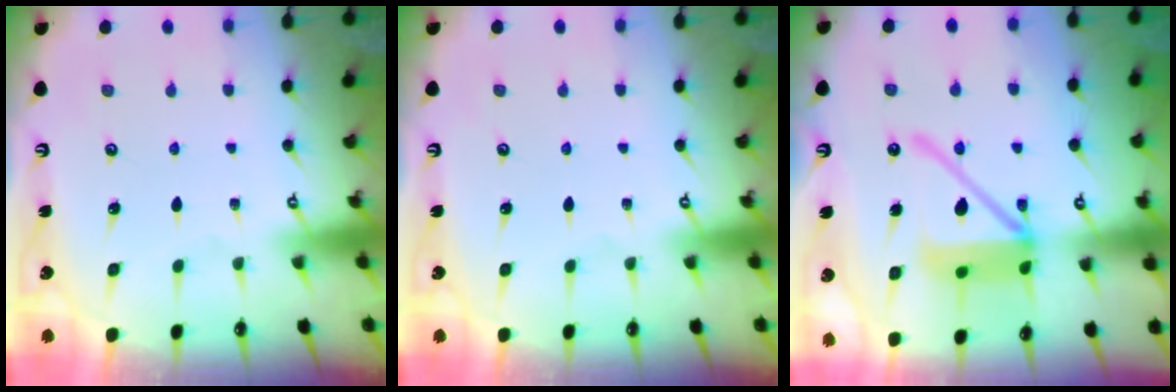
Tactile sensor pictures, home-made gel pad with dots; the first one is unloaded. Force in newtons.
{"total": 0.0}
{"total": 15.3, "press": 15.2, "slide": 1.9}